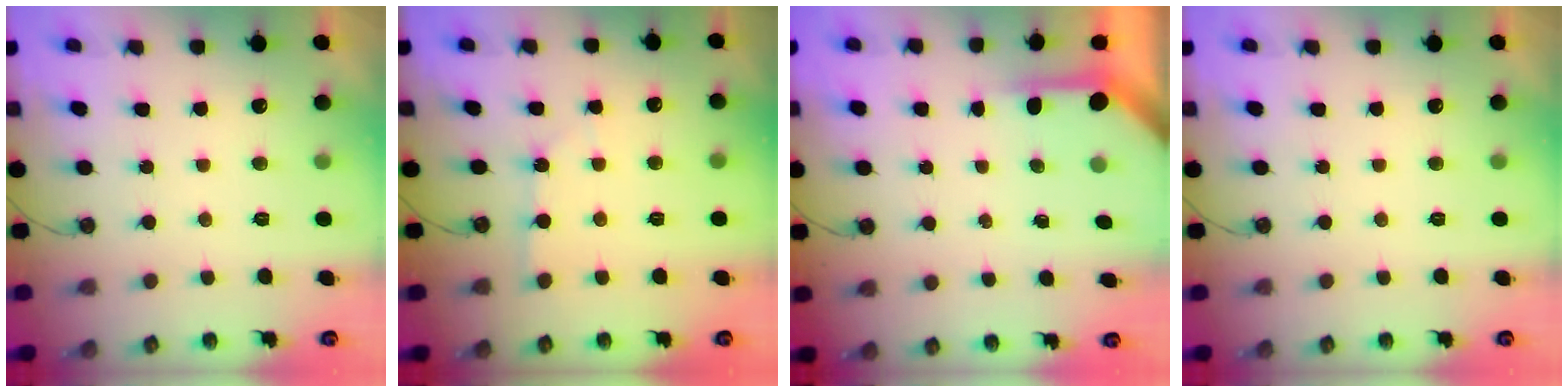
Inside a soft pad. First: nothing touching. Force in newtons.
{"total": 2.2, "press": 2.2, "slide": 0.4}
{"total": 3.5, "press": 3.5, "slide": 0.3}
{"total": 0.0}